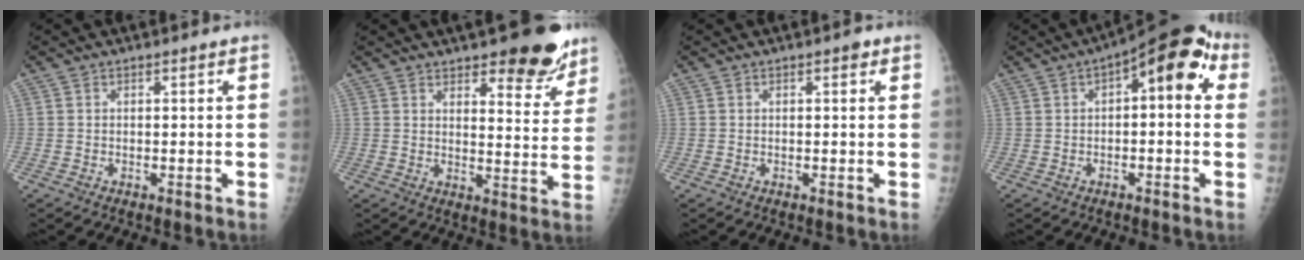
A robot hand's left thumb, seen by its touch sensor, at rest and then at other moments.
{"total": 12.0, "force": [8.4, 4.3, 7.4], "torque": [-0.051, -0.052, 0.115]}
{"total": 0.9, "force": [0.4, 0.4, 0.7], "torque": [-0.005, 0.001, 0.003]}
{"total": 11.8, "force": [2.7, 5.0, 10.4], "torque": [-0.116, 0.036, 0.027]}